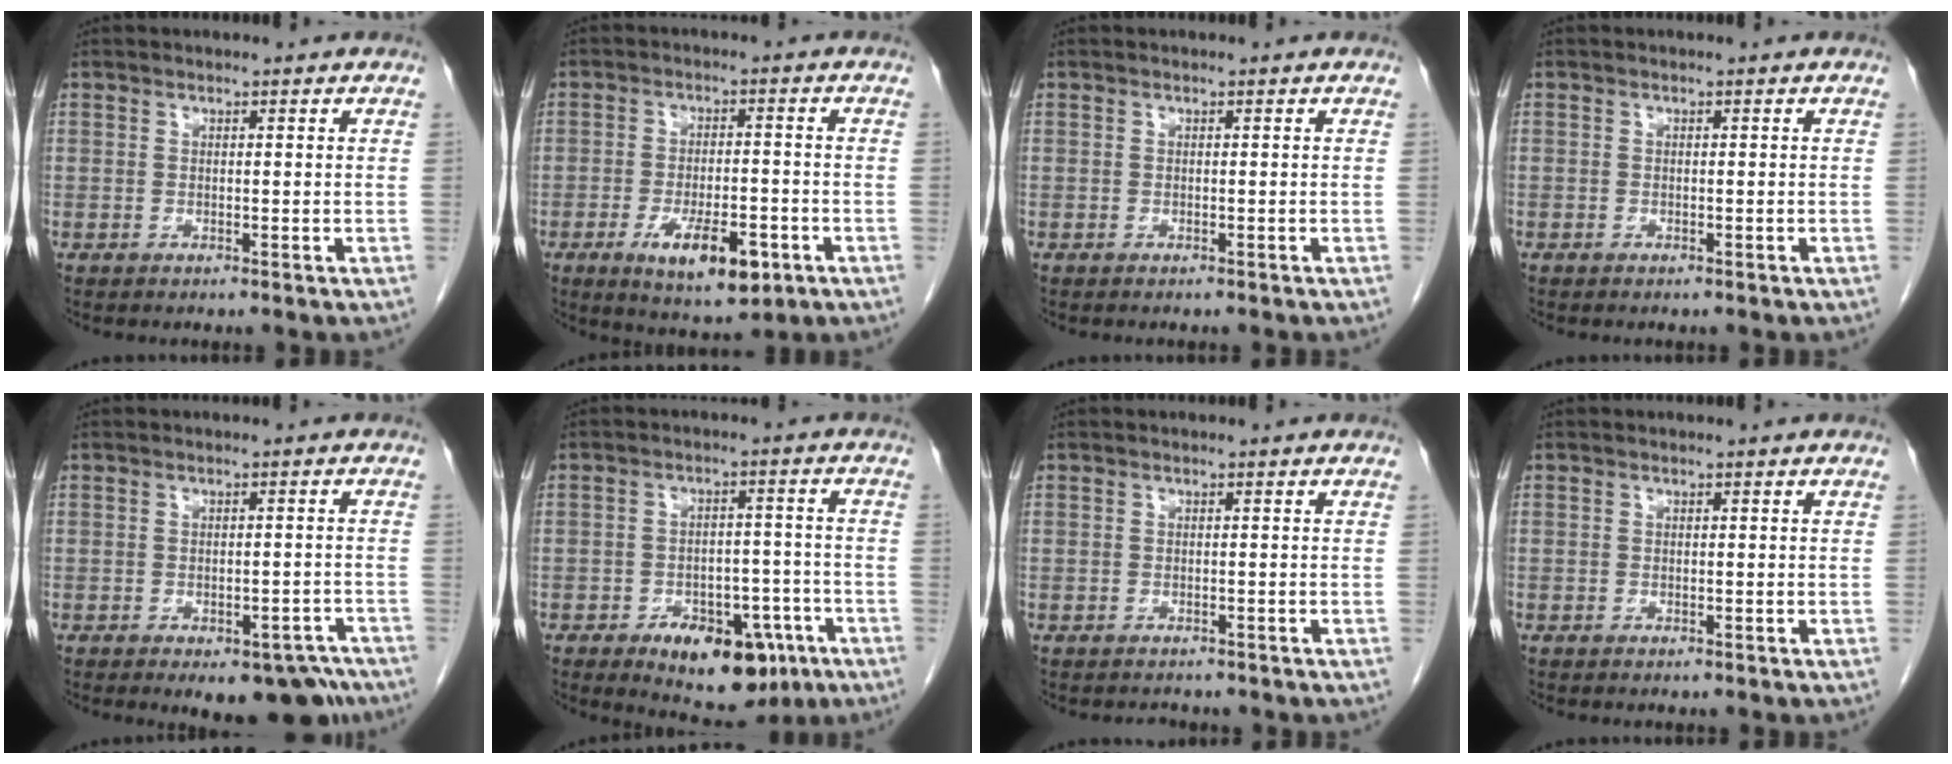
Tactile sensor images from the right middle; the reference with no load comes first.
{"total": 9.4, "force": [-4.3, 3.3, 7.7], "torque": [-0.129, -0.011, -0.059]}
{"total": 0.6, "force": [-0.5, 0.1, 0.2], "torque": [-0.001, -0.001, -0.010]}
{"total": 0.0}
{"total": 10.8, "force": [-7.7, 5.1, 5.6], "torque": [-0.058, 0.006, -0.096]}
{"total": 12.0, "force": [-6.7, 6.2, 7.8], "torque": [-0.096, 0.012, -0.089]}
{"total": 2.0, "force": [-1.7, 0.9, 0.2], "torque": [-0.006, -0.001, -0.023]}
{"total": 0.0}